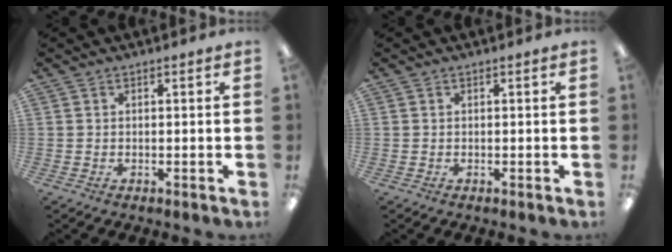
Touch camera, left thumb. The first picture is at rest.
{"total": 0.0}